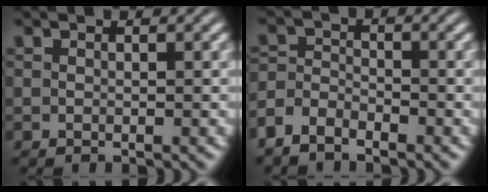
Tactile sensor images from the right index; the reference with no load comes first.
{"total": 3.0, "force": [-2.4, 1.5, 0.9], "torque": [-0.011, -0.015, -0.040]}